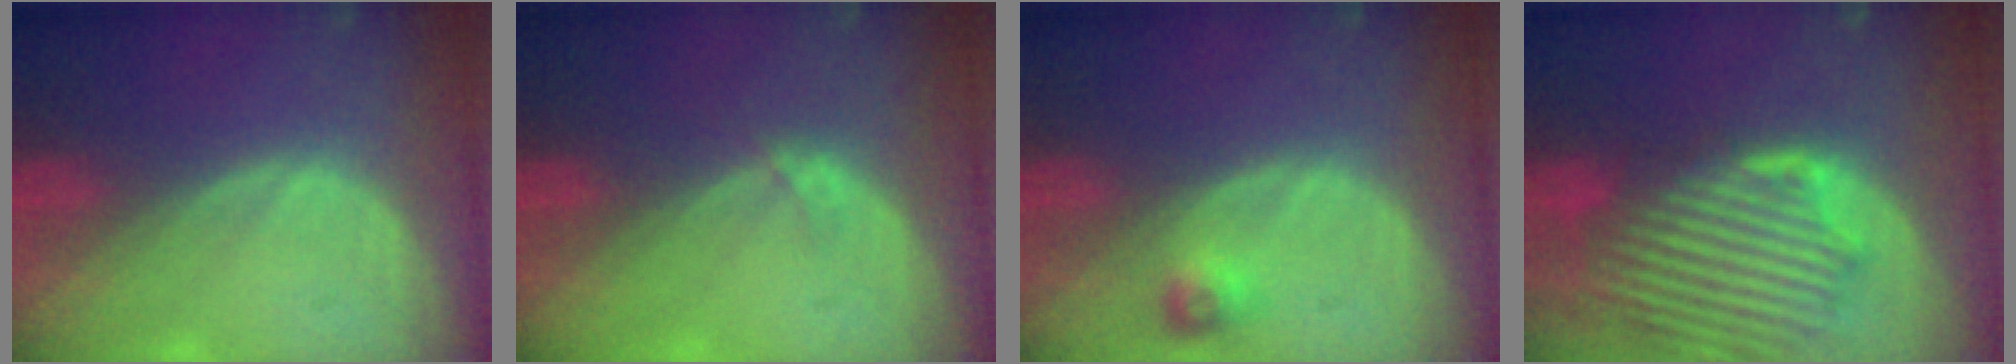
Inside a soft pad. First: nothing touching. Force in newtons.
{"total": 1.2, "press": 0.9, "slide": 0.7}
{"total": 2.5, "press": 2.3, "slide": 1.0}
{"total": 13.0, "press": 11.4, "slide": 6.1}